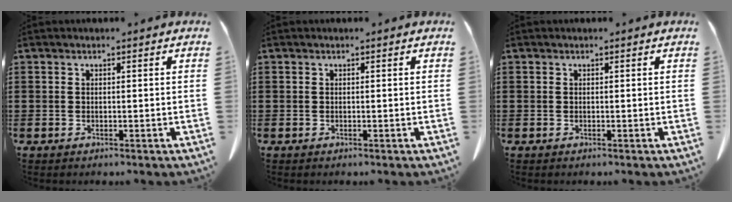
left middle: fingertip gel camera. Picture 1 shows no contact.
{"total": 0.0}
{"total": 0.0}